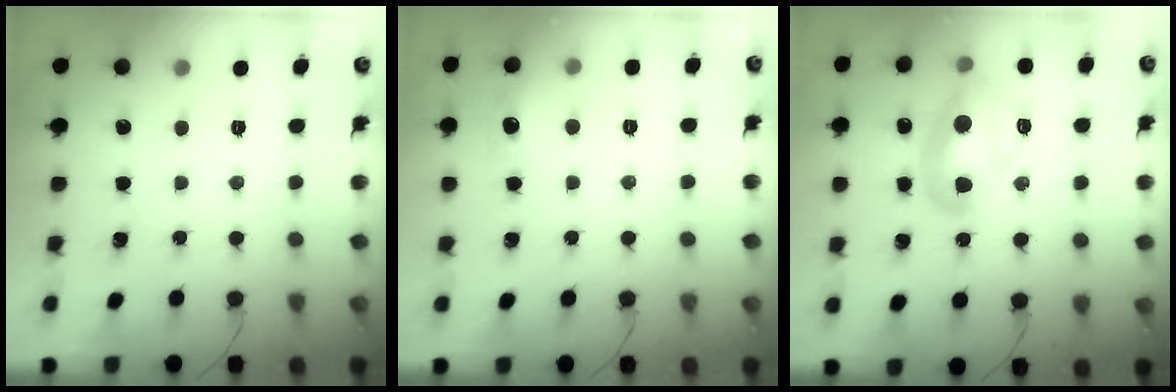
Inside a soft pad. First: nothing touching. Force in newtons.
{"total": 6.9, "press": 6.8, "slide": 1.3}
{"total": 11.9, "press": 11.9, "slide": 1.0}